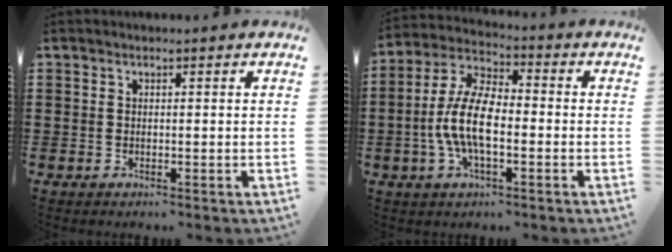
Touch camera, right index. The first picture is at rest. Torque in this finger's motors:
{"motor_torque": [2.14, 0.00, 1.05, 0.21]}